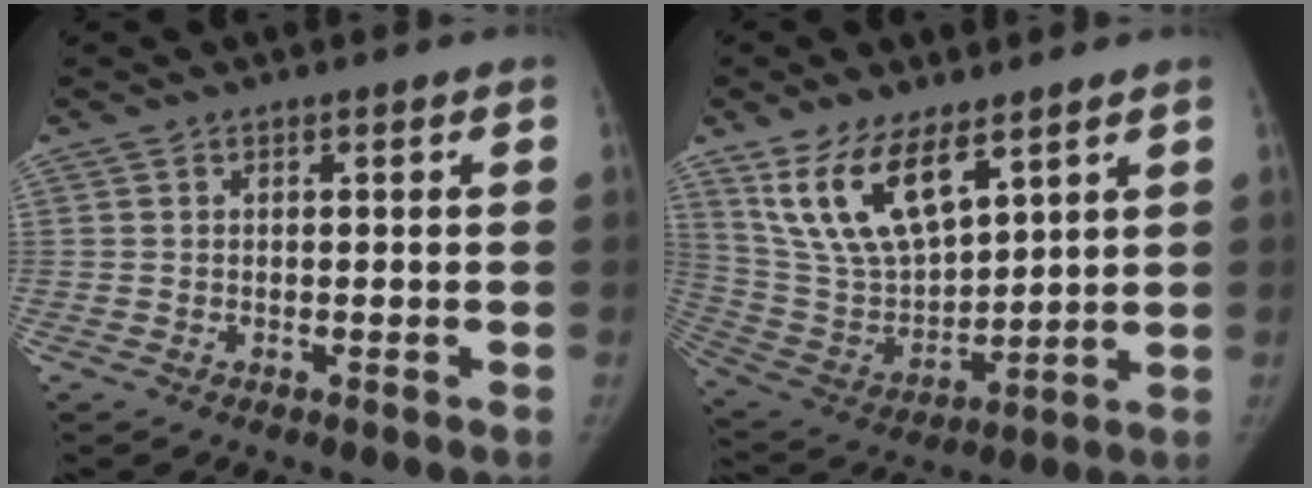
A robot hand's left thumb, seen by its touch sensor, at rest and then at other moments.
{"total": 15.7, "force": [9.5, 7.0, 10.4], "torque": [-0.171, -0.040, 0.202]}